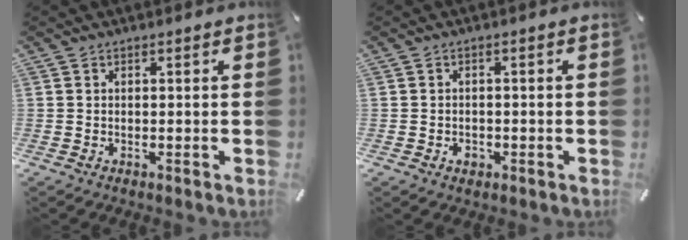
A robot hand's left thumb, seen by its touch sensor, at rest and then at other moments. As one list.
[{"total": 2.1, "force": [-1.0, 1.7, 0.9], "torque": [-0.017, 0.005, -0.020]}]